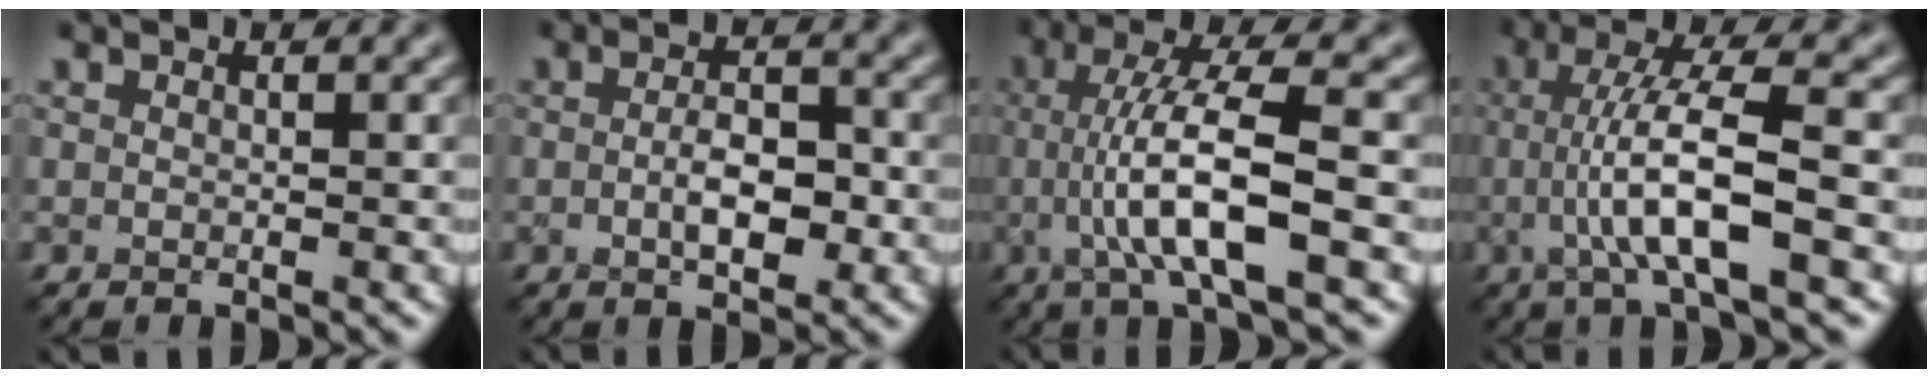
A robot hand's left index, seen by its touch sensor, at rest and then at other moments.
{"total": 3.4, "force": [-0.6, 1.5, 3.0], "torque": [-0.056, 0.001, -0.008]}
{"total": 7.8, "force": [-1.2, 1.7, 7.5], "torque": [-0.132, 0.010, -0.022]}
{"total": 7.1, "force": [-1.2, 1.4, 6.8], "torque": [-0.127, 0.011, -0.024]}